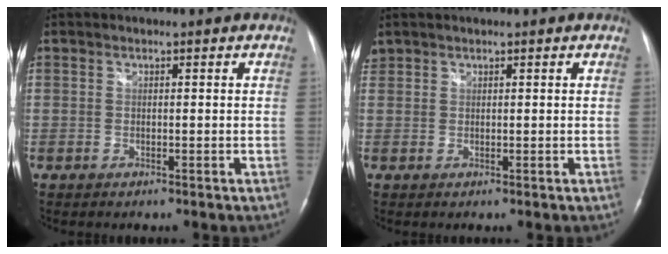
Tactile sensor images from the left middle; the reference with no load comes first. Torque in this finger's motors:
{"motor_torque": [0.05, -0.04, 0.02, 0.00]}